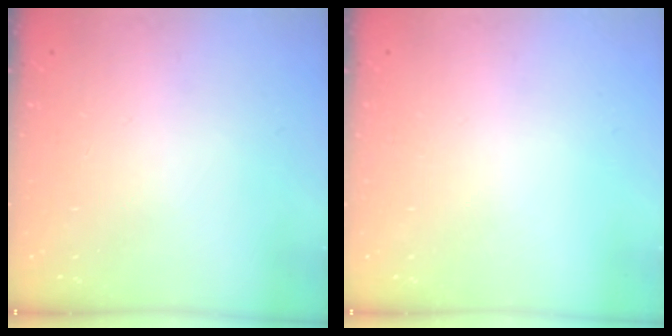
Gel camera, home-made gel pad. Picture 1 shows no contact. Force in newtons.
{"total": 0.0}